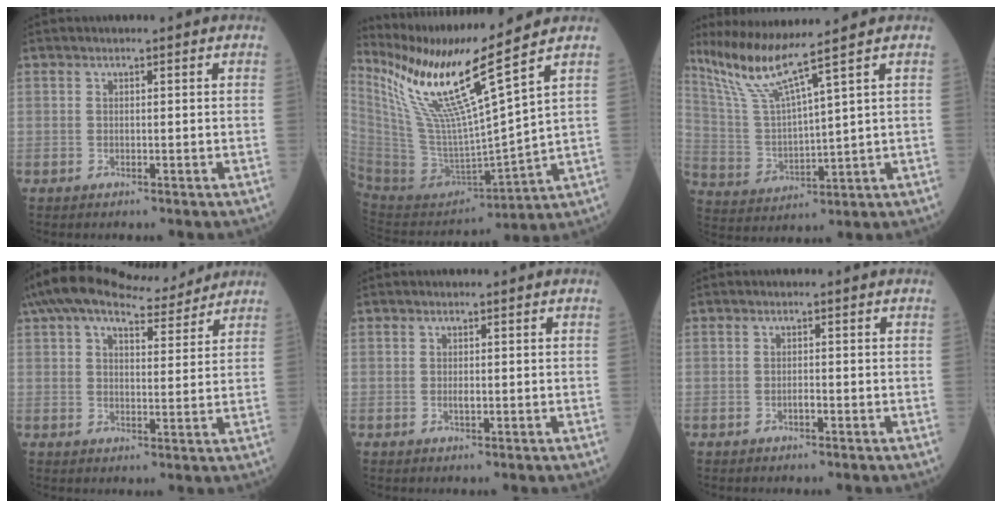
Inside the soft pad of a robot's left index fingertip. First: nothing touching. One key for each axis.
{"total": 16.5, "fx": 11.4, "fy": -2.0, "fz": 11.7, "tx": -0.228, "ty": -0.023, "tz": 0.225}
{"total": 9.8, "fx": 7.4, "fy": -2.0, "fz": 6.1, "tx": -0.124, "ty": -0.004, "tz": 0.151}
{"total": 13.7, "fx": 12.1, "fy": 3.1, "fz": 5.6, "tx": -0.097, "ty": 0.034, "tz": 0.180}
{"total": 0.8, "fx": 0.0, "fy": 0.3, "fz": 0.7, "tx": -0.014, "ty": -0.003, "tz": -0.001}
{"total": 0.6, "fx": -0.4, "fy": 0.1, "fz": 0.5, "tx": -0.009, "ty": 0.000, "tz": -0.008}